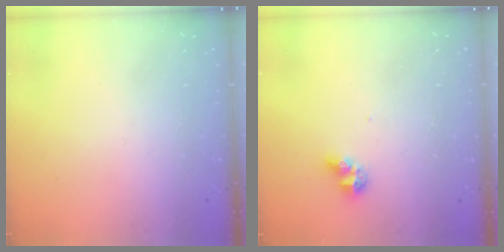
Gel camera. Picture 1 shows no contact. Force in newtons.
{"total": 6.1, "press": 6.1, "slide": 0.7}